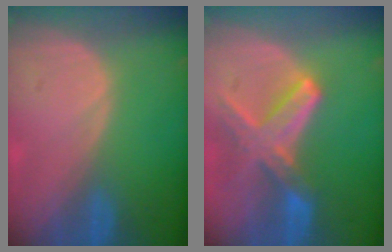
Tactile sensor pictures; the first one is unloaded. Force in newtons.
{"total": 8.2, "press": 7.2, "slide": 4.0}